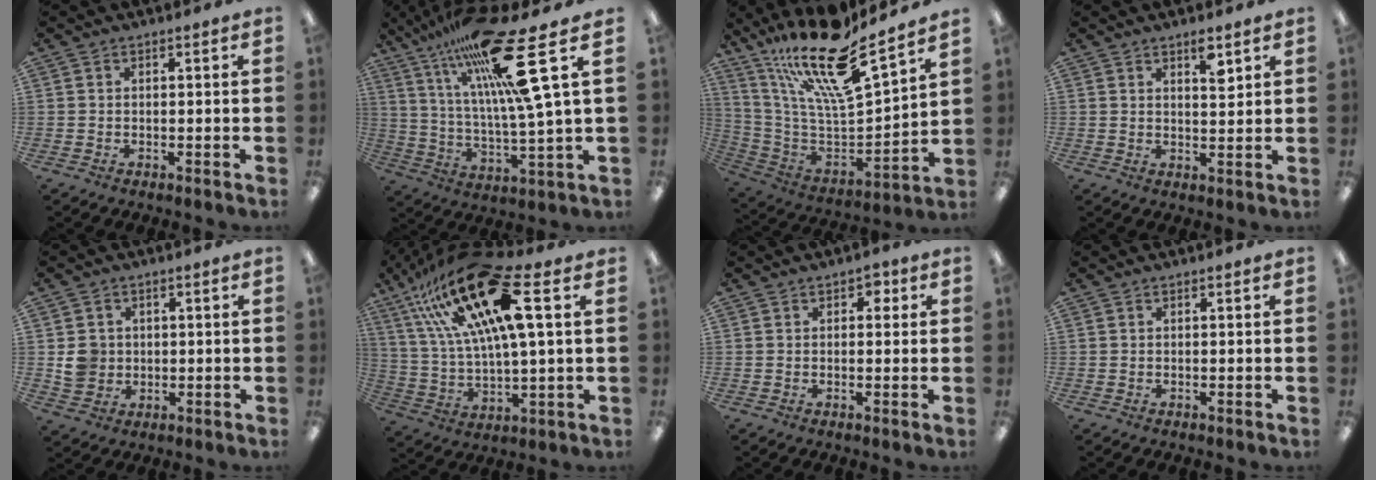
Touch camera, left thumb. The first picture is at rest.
{"total": 27.4, "force": [15.1, 5.5, 22.2], "torque": [-0.395, -0.071, 0.234]}
{"total": 21.1, "force": [16.0, 4.5, 13.0], "torque": [-0.241, -0.117, 0.267]}
{"total": 4.4, "force": [3.1, 1.4, 2.8], "torque": [-0.031, -0.017, 0.047]}
{"total": 5.4, "force": [0.3, 5.1, 1.6], "torque": [-0.013, 0.004, 0.006]}
{"total": 24.6, "force": [12.4, 7.7, 19.8], "torque": [-0.387, -0.050, 0.205]}
{"total": 1.9, "force": [0.7, 1.4, 1.0], "torque": [-0.005, -0.001, 0.007]}
{"total": 0.0}